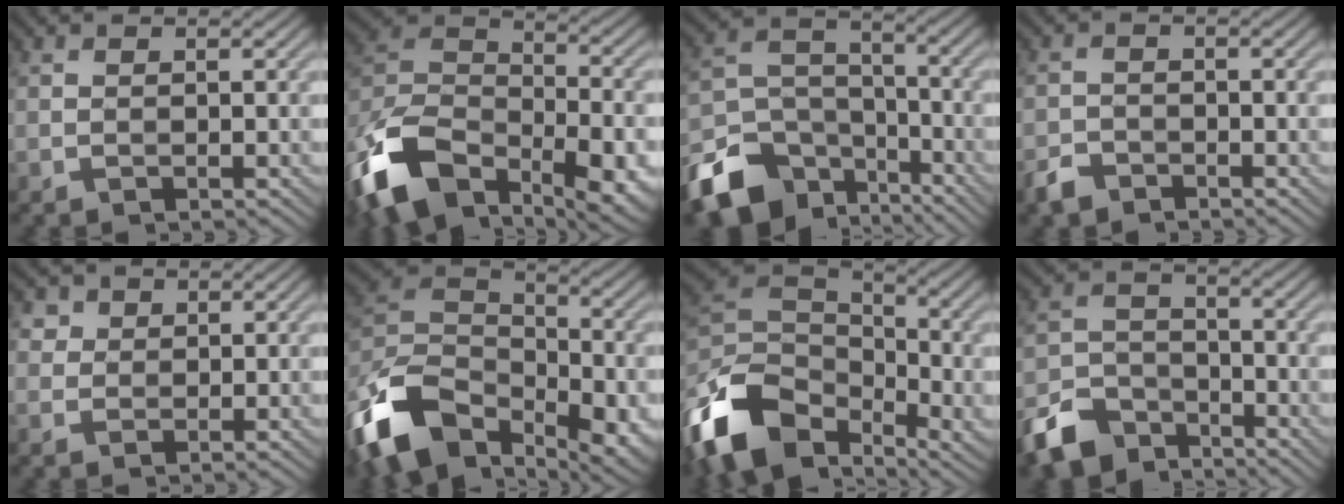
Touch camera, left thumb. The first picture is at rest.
{"total": 17.9, "force": [-11.1, 8.8, 10.9], "torque": [-0.262, -0.030, -0.184]}
{"total": 12.6, "force": [-8.2, 7.9, 5.4], "torque": [-0.141, -0.020, -0.156]}
{"total": 2.5, "force": [-2.0, 1.3, 0.6], "torque": [-0.016, 0.000, -0.047]}
{"total": 2.9, "force": [1.6, 2.3, 0.6], "torque": [-0.020, -0.003, 0.031]}
{"total": 16.8, "force": [-10.0, 9.6, 9.4], "torque": [-0.241, -0.019, -0.172]}
{"total": 15.0, "force": [-7.5, 9.7, 8.6], "torque": [-0.228, -0.006, -0.148]}
{"total": 8.3, "force": [-6.2, 4.6, 3.0], "torque": [-0.071, -0.009, -0.136]}